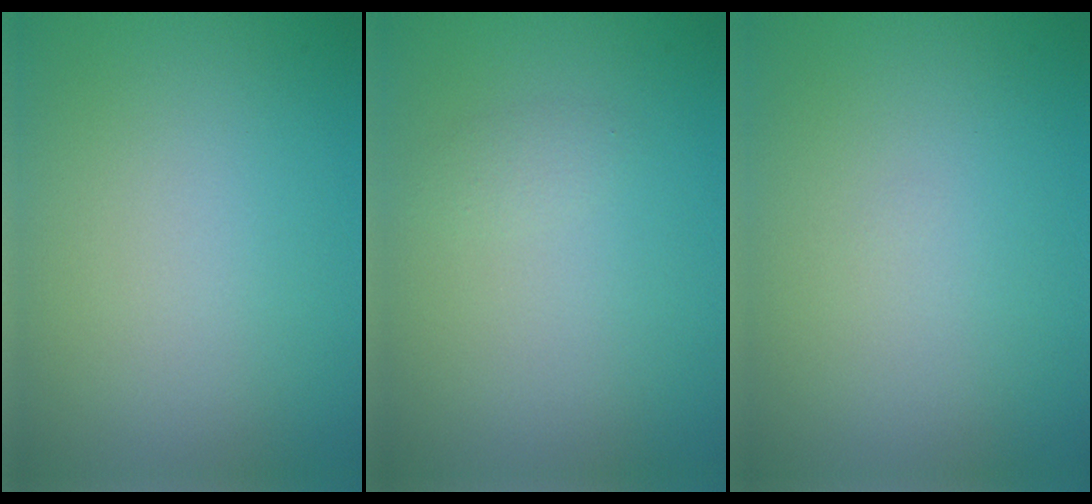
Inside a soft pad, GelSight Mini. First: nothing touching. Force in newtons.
{"total": 0.9, "press": 0.9, "slide": 0.1}
{"total": 0.0}